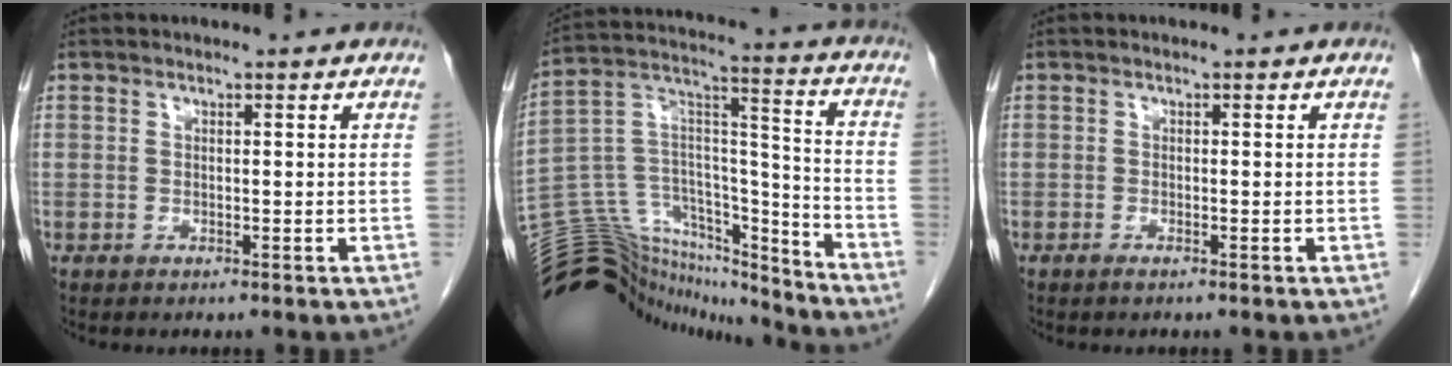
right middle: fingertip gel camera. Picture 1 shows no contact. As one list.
[{"total": 25.4, "force": [-23.8, 7.2, 5.2], "torque": [-0.140, 0.051, -0.378]}, {"total": 0.7, "force": [-0.5, 0.0, 0.5], "torque": [-0.012, -0.001, -0.010]}]